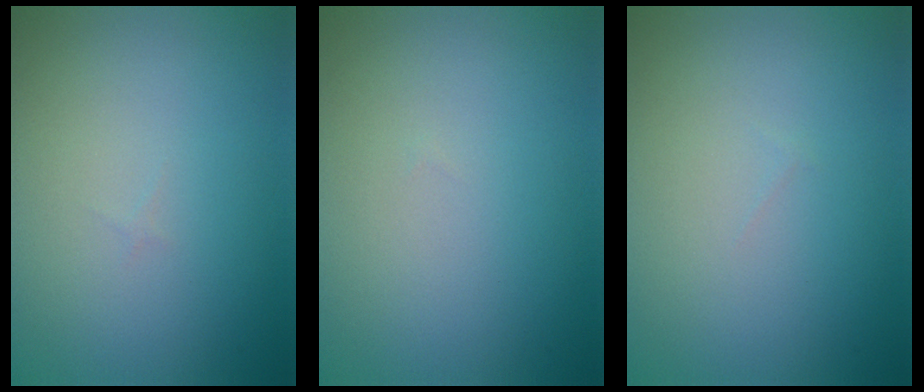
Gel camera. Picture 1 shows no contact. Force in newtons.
{"total": 0.0}
{"total": 0.0}